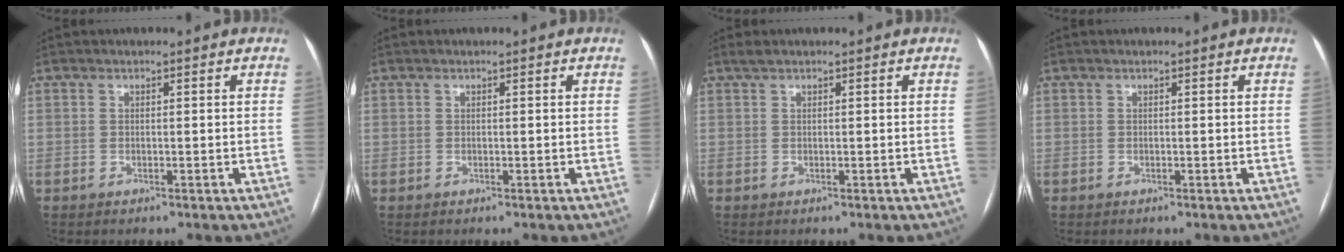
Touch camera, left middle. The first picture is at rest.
{"total": 0.0}
{"total": 0.8, "force": [0.6, 0.1, 0.4], "torque": [-0.012, 0.013, 0.016]}
{"total": 0.0}